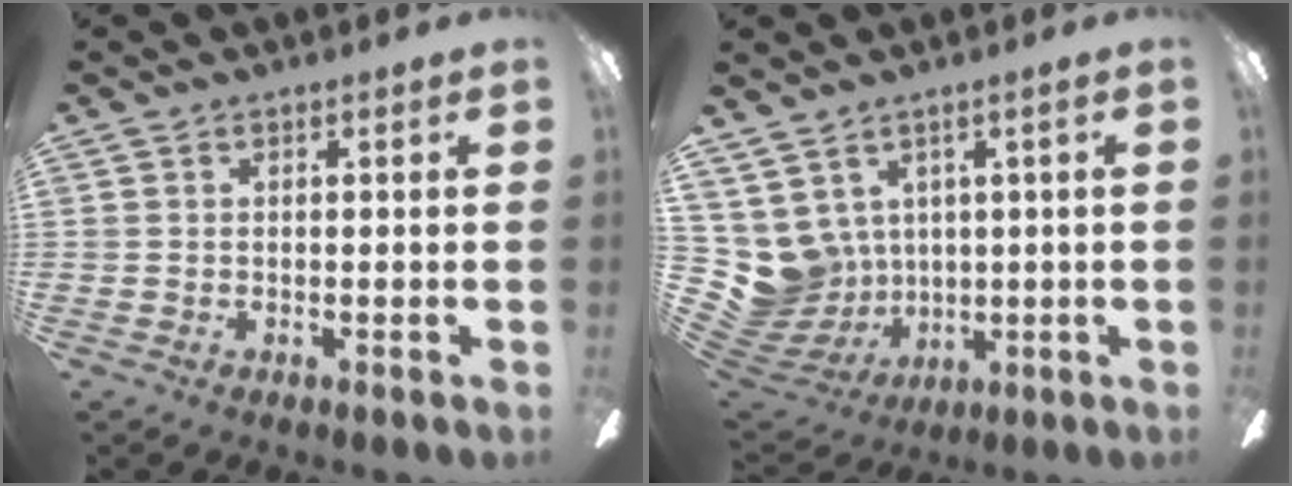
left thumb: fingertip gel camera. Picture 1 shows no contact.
{"total": 8.4, "force": [2.7, 7.9, 1.2], "torque": [-0.083, -0.032, 0.060]}